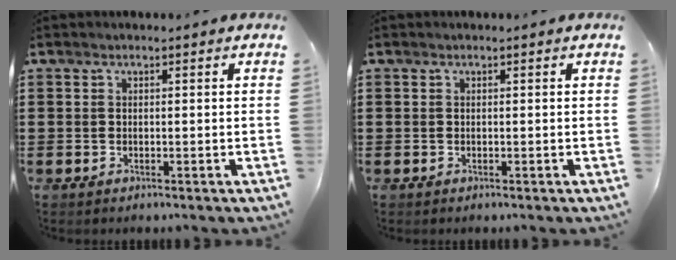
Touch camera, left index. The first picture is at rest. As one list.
[{"total": 0.0}]